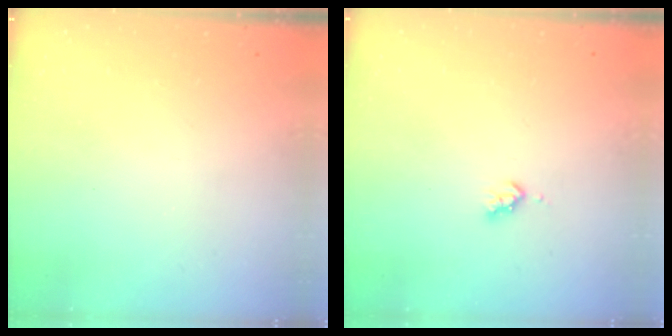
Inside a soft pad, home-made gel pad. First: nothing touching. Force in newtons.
{"total": 3.1, "press": 3.0, "slide": 0.5}